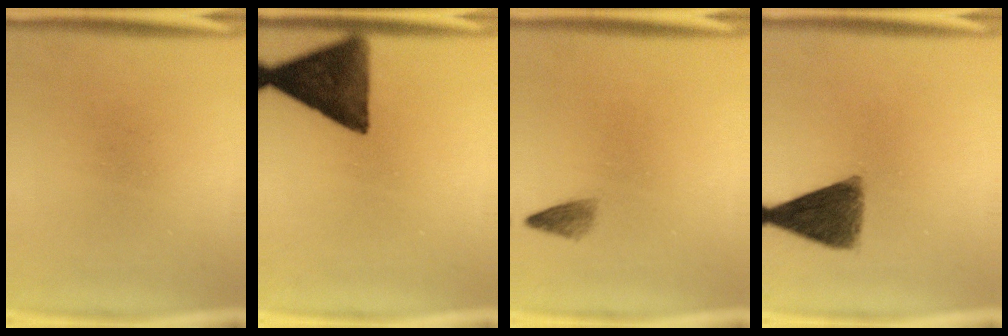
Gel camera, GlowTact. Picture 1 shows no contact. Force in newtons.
{"total": 13.0}
{"total": 1.6}
{"total": 9.0}